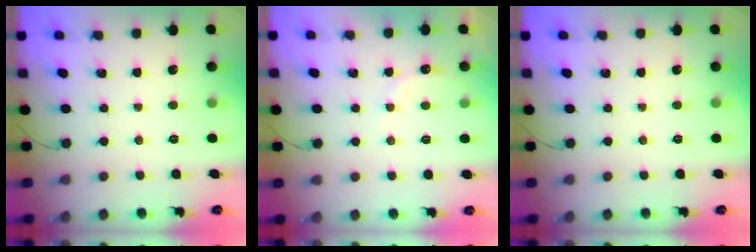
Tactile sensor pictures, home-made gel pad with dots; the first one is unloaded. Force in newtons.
{"total": 5.3, "press": 5.2, "slide": 1.2}
{"total": 0.0}